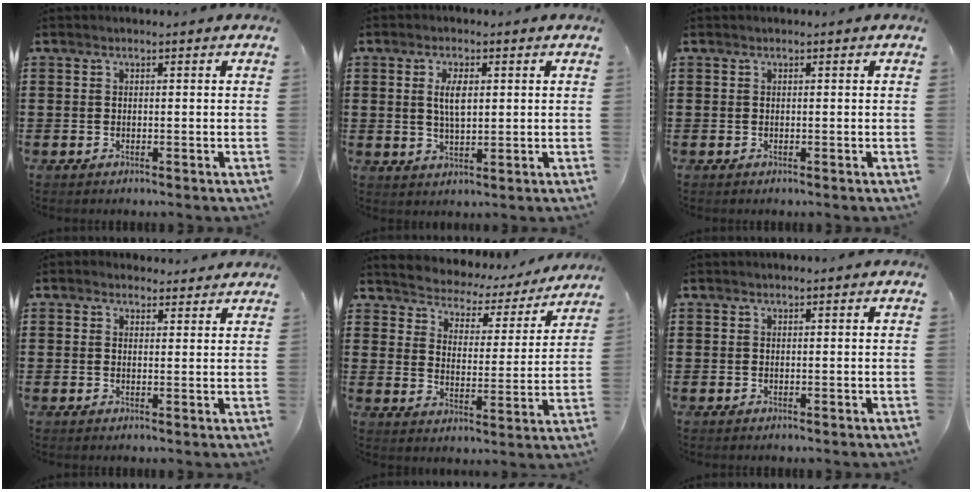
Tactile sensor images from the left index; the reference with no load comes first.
{"total": 4.2, "force": [1.1, 1.6, 3.7], "torque": [-0.070, 0.005, 0.016]}
{"total": 0.0}
{"total": 1.9, "force": [1.8, 0.7, 0.1], "torque": [-0.009, 0.002, 0.034]}
{"total": 2.9, "force": [2.8, 0.7, -0.4], "torque": [-0.017, -0.031, 0.037]}
{"total": 0.0}